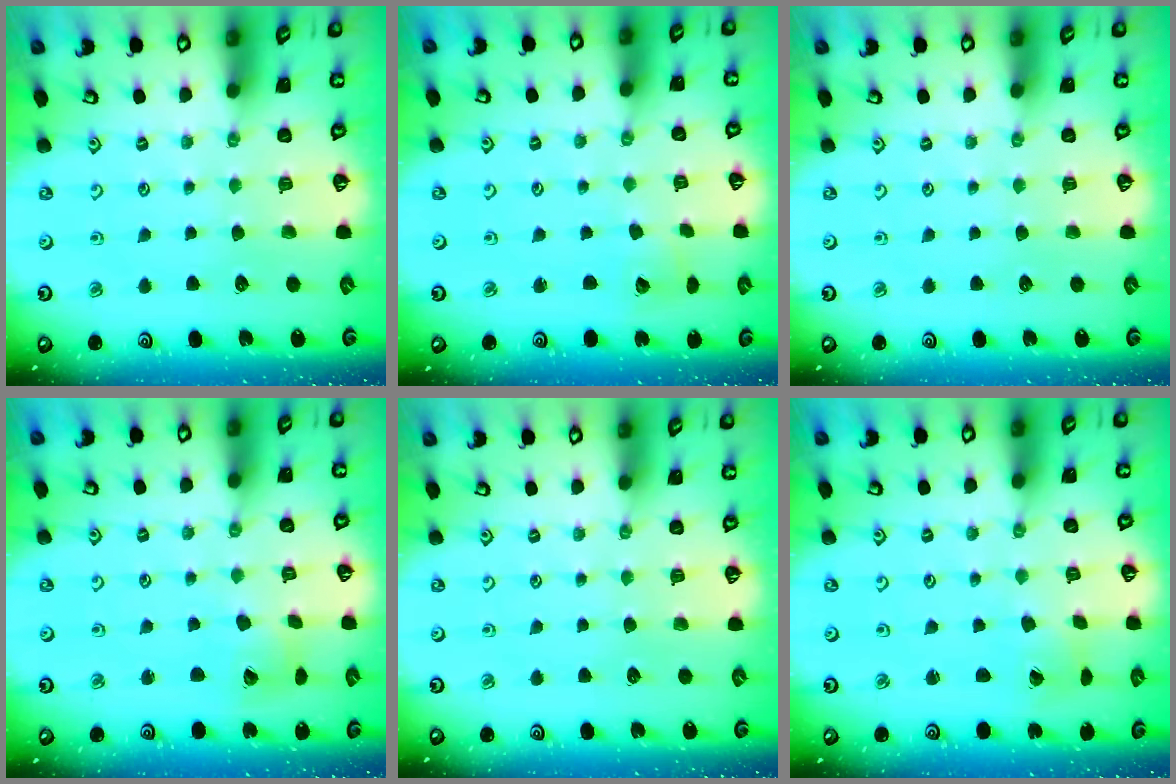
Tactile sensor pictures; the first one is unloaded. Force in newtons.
{"total": 3.0, "press": 2.9, "slide": 0.4}
{"total": 0.0}
{"total": 6.4, "press": 6.4, "slide": 0.8}
{"total": 0.0}
{"total": 2.1, "press": 2.1, "slide": 0.2}